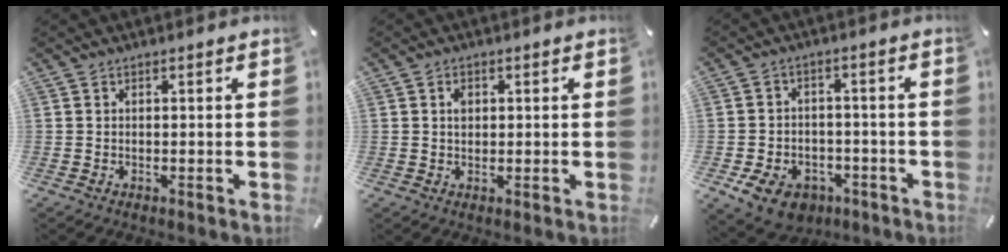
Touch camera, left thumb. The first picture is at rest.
{"total": 2.0, "force": [0.5, 1.6, 1.2], "torque": [-0.019, 0.003, 0.005]}
{"total": 8.9, "force": [-4.6, 6.5, 4.0], "torque": [-0.073, 0.033, -0.079]}